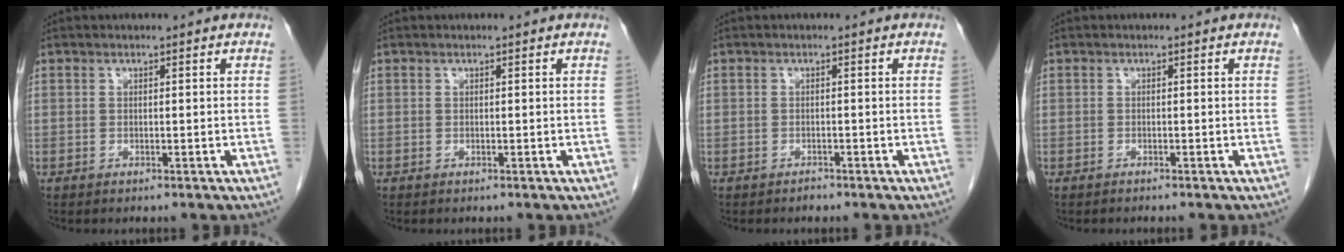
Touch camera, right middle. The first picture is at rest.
{"total": 0.0}
{"total": 0.9, "force": [-0.8, 0.3, 0.2], "torque": [-0.006, 0.001, -0.012]}
{"total": 0.5, "force": [-0.5, 0.0, 0.2], "torque": [-0.006, -0.001, -0.008]}